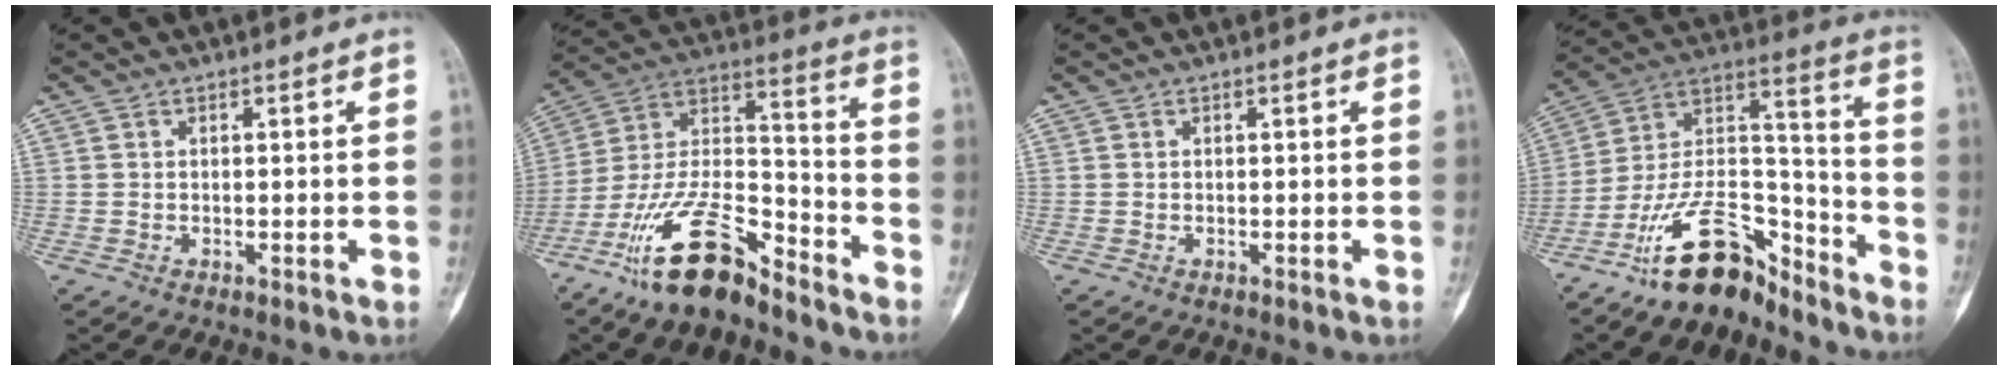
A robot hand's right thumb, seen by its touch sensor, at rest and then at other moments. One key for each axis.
{"total": 17.8, "fx": -12.7, "fy": 6.1, "fz": 11.0, "tx": -0.196, "ty": 0.086, "tz": -0.235}
{"total": 0.0}
{"total": 16.4, "fx": -12.5, "fy": 6.7, "fz": 8.2, "tx": -0.125, "ty": 0.114, "tz": -0.229}